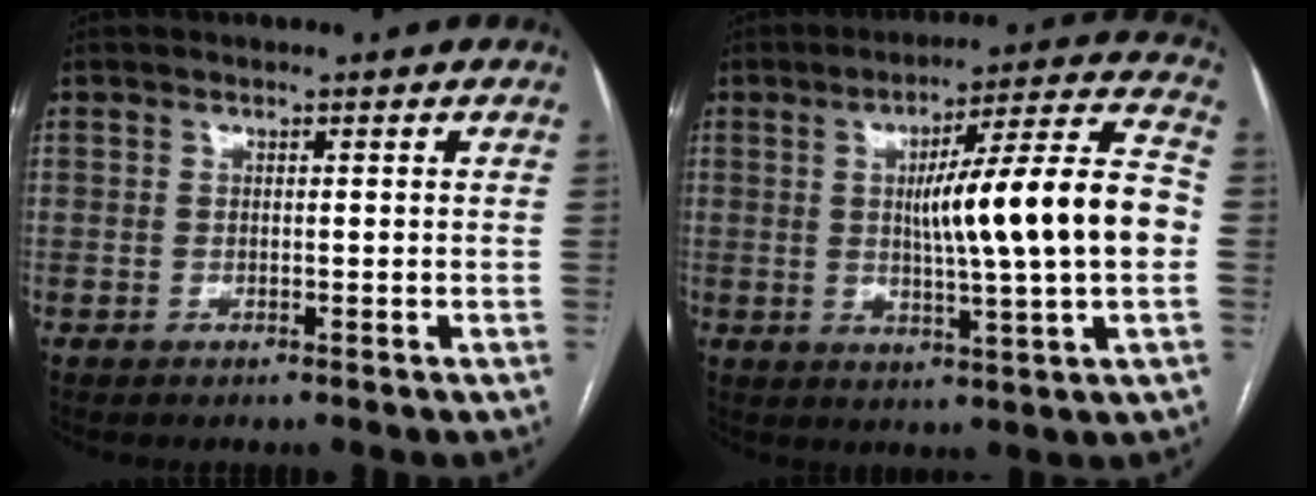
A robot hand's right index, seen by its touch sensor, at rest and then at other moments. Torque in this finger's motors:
{"motor_torque": [1.37, -0.09, 0.84, 0.21]}